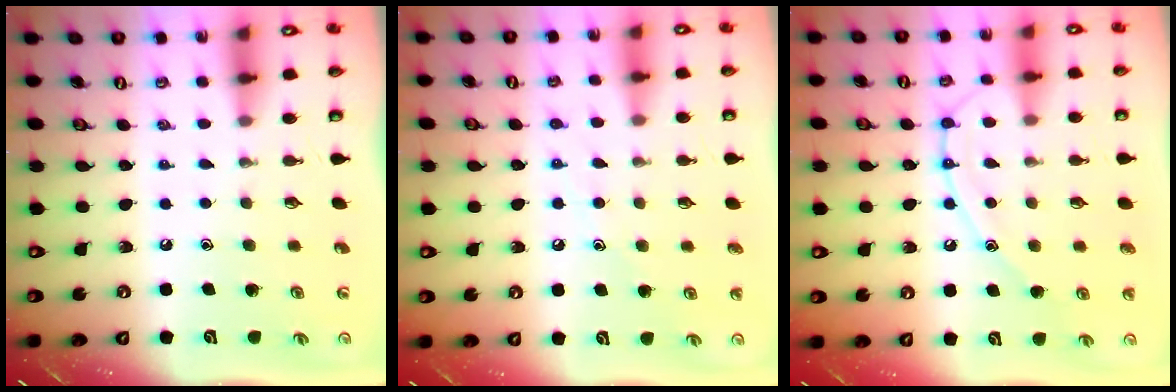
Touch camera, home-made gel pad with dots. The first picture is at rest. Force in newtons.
{"total": 7.0, "press": 7.0, "slide": 0.5}
{"total": 12.1, "press": 12.1, "slide": 1.0}